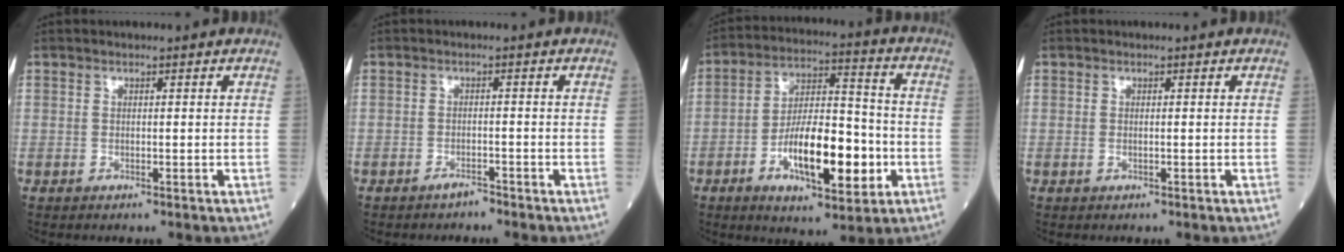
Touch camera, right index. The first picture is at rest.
{"total": 1.4, "force": [-1.3, 0.2, 0.4], "torque": [-0.009, -0.001, -0.020]}
{"total": 14.4, "force": [-4.6, 4.7, 12.8], "torque": [-0.222, 0.008, -0.076]}
{"total": 0.0}